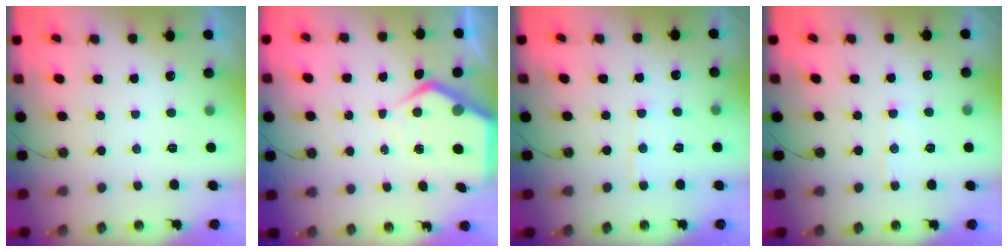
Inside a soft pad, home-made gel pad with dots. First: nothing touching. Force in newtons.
{"total": 6.7, "press": 6.7, "slide": 0.6}
{"total": 5.9, "press": 5.9, "slide": 0.8}
{"total": 5.4, "press": 5.3, "slide": 0.8}